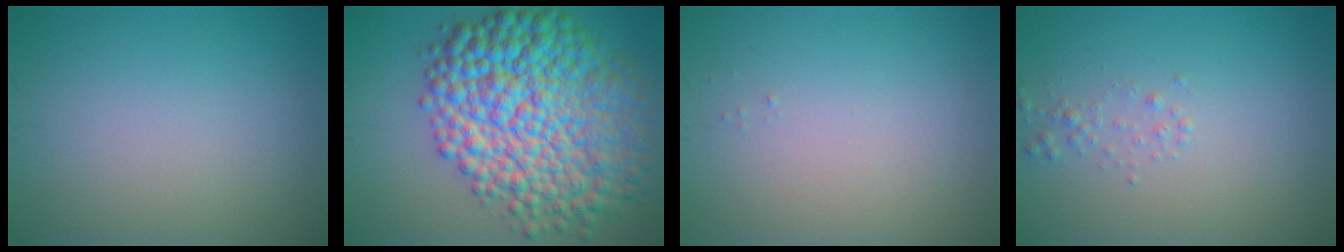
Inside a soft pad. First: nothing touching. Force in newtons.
{"total": 14.3, "press": 14.3, "slide": 0.2}
{"total": 0.0}
{"total": 0.9, "press": 0.9, "slide": 0.0}